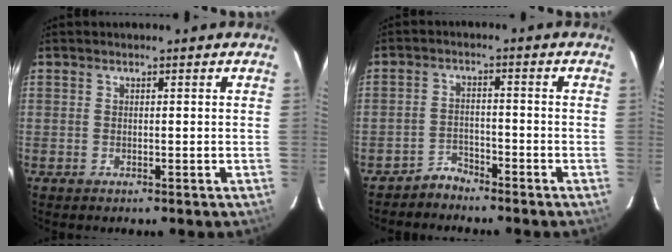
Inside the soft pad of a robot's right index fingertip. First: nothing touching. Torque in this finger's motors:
{"motor_torque": [0.00, -0.07, -0.07, -0.04]}